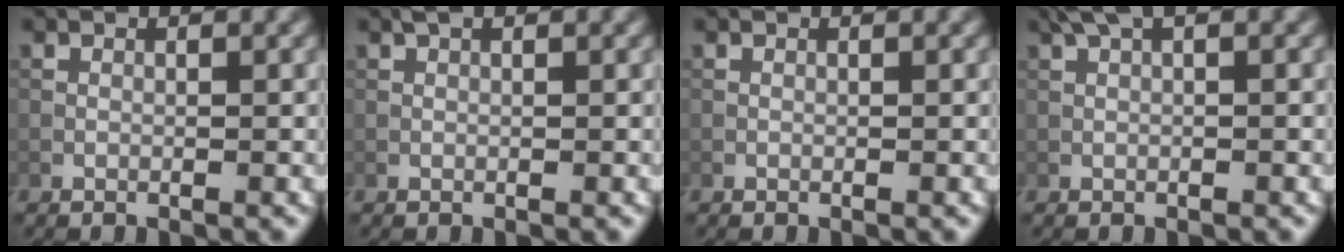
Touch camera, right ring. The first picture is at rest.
{"total": 0.7, "force": [0.5, 0.2, 0.5], "torque": [-0.012, 0.005, 0.008]}
{"total": 0.0}
{"total": 1.9, "force": [1.0, 0.4, 1.6], "torque": [-0.032, 0.008, 0.019]}